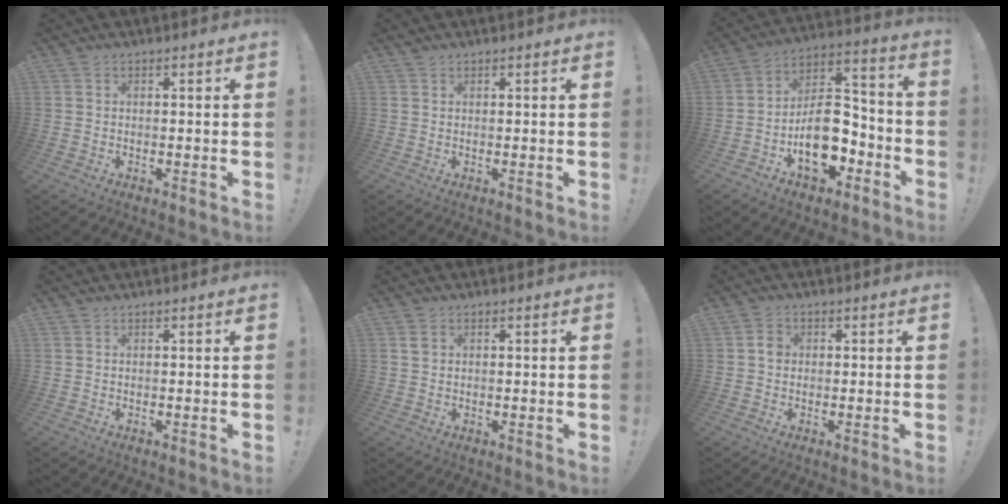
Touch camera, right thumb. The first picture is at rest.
{"total": 0.8, "force": [0.7, 0.3, 0.3], "torque": [-0.006, -0.001, 0.013]}
{"total": 16.1, "force": [-6.7, 10.0, 10.7], "torque": [-0.162, 0.048, -0.104]}
{"total": 0.0}
{"total": 1.2, "force": [0.5, 1.0, 0.3], "torque": [-0.005, 0.003, 0.009]}
{"total": 2.5, "force": [-0.2, 2.1, 1.3], "torque": [-0.016, 0.005, -0.006]}